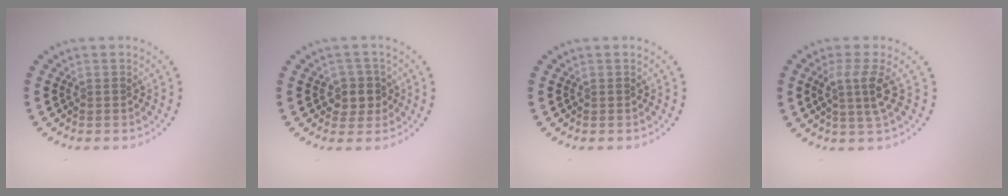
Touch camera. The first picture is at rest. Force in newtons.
{"total": 2.2, "press": 2.0, "slide": 1.0}
{"total": 0.0}
{"total": 3.0, "press": 2.1, "slide": 2.1}